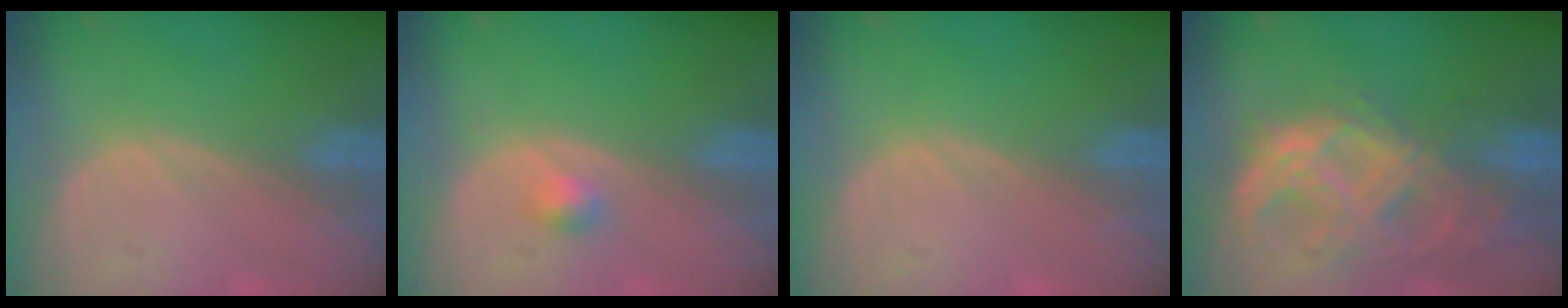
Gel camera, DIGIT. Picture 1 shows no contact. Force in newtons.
{"total": 1.8, "press": 1.6, "slide": 0.9}
{"total": 0.0}
{"total": 11.2, "press": 9.4, "slide": 6.1}